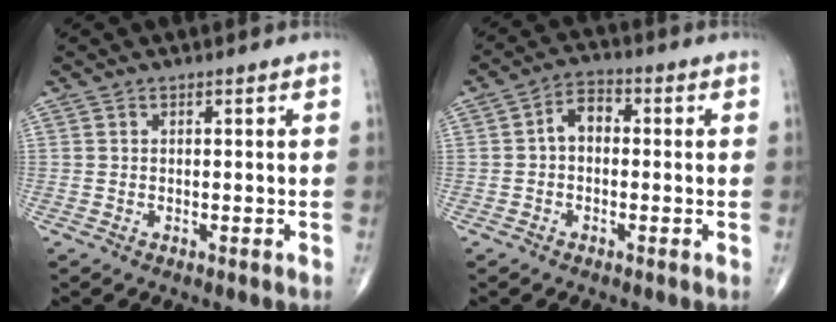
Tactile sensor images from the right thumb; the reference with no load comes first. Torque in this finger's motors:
{"motor_torque": [-0.11, 0.18, 0.06, -0.03, 0.00]}